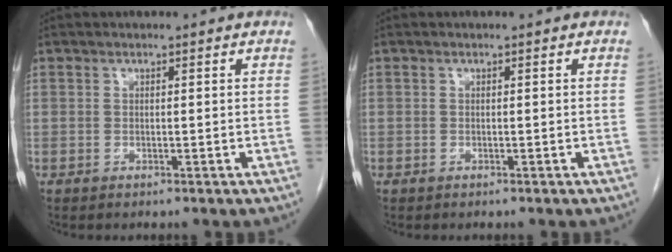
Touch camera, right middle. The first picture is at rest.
{"total": 0.0}